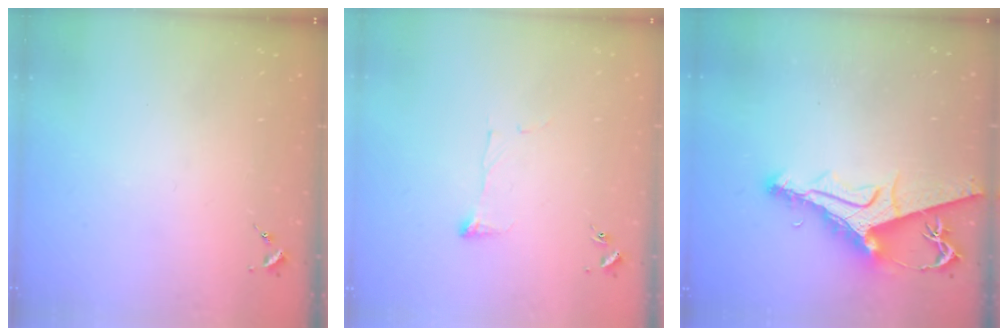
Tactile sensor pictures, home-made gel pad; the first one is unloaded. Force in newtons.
{"total": 5.8, "press": 5.8, "slide": 0.5}
{"total": 11.6, "press": 11.6, "slide": 1.2}